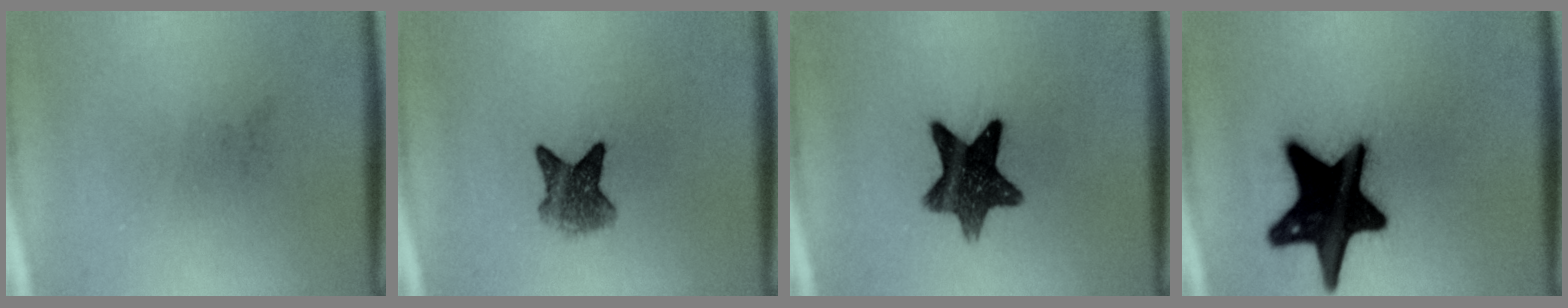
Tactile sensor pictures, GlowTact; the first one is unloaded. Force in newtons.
{"total": 5.0}
{"total": 11.2}
{"total": 20.2}